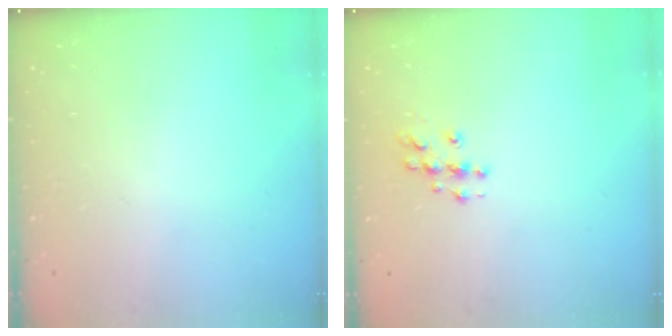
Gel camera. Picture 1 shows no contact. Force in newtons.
{"total": 5.2, "press": 5.1, "slide": 0.5}